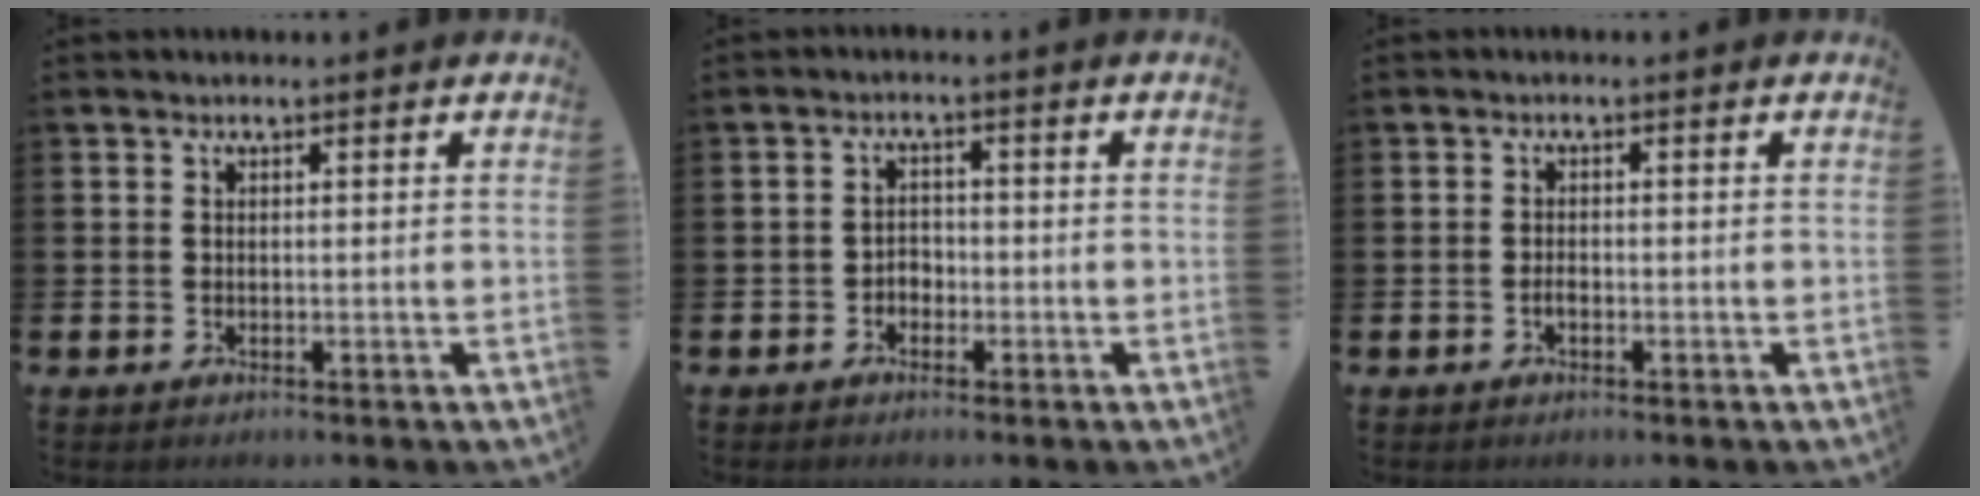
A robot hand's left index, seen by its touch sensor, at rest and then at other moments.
{"total": 2.0, "force": [-1.3, 1.5, 0.5], "torque": [-0.007, 0.002, -0.030]}
{"total": 1.0, "force": [-0.5, 0.5, 0.7], "torque": [-0.007, -0.004, -0.012]}